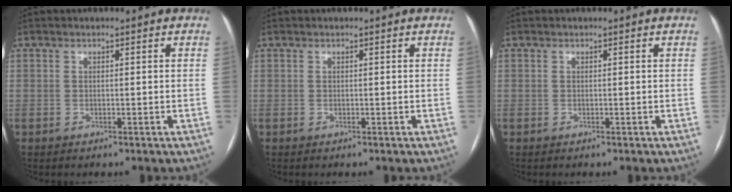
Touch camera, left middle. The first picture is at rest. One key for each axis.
{"total": 0.0}
{"total": 0.0}